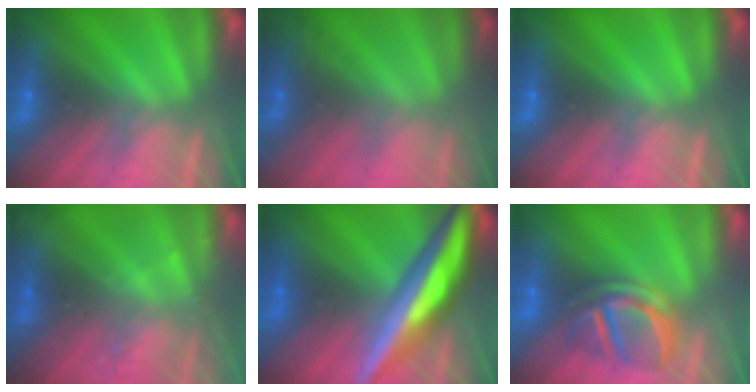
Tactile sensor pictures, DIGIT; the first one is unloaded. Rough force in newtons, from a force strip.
{"total": 1.6}
{"total": 0.0}
{"total": 2.4}
{"total": 5.5}
{"total": 3.7}